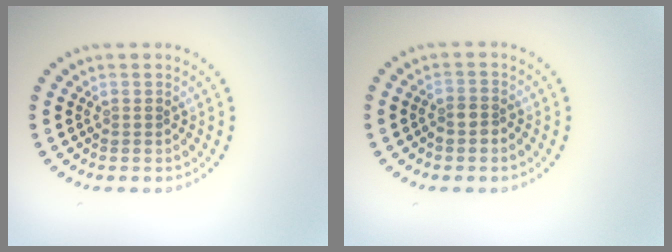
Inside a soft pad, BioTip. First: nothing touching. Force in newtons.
{"total": 1.5, "press": 1.3, "slide": 0.7}